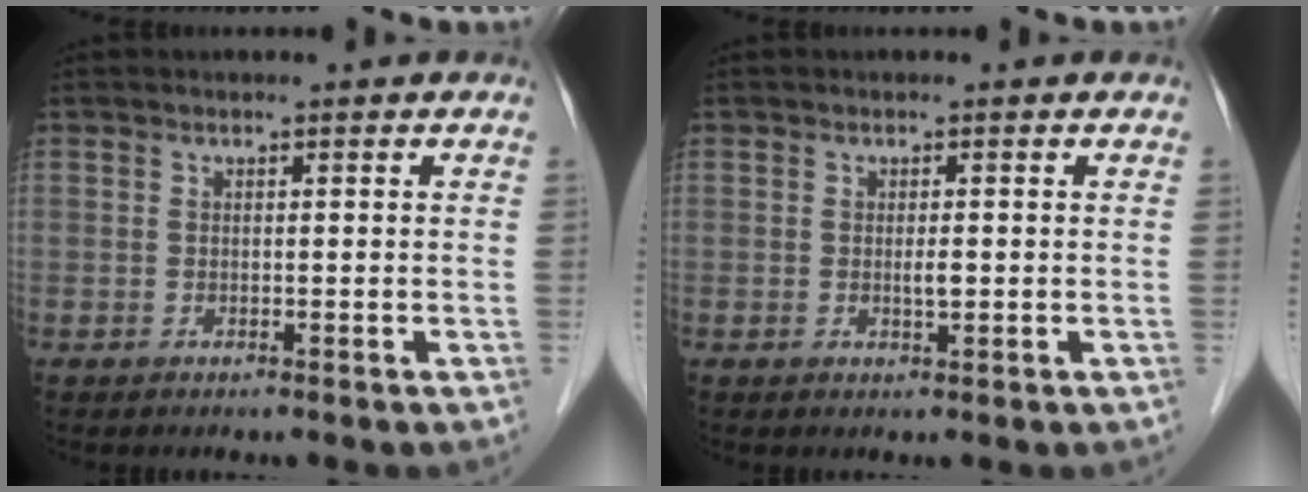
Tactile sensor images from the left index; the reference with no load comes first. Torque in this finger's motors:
{"motor_torque": [0.04, 0.03, 0.01, 0.01]}